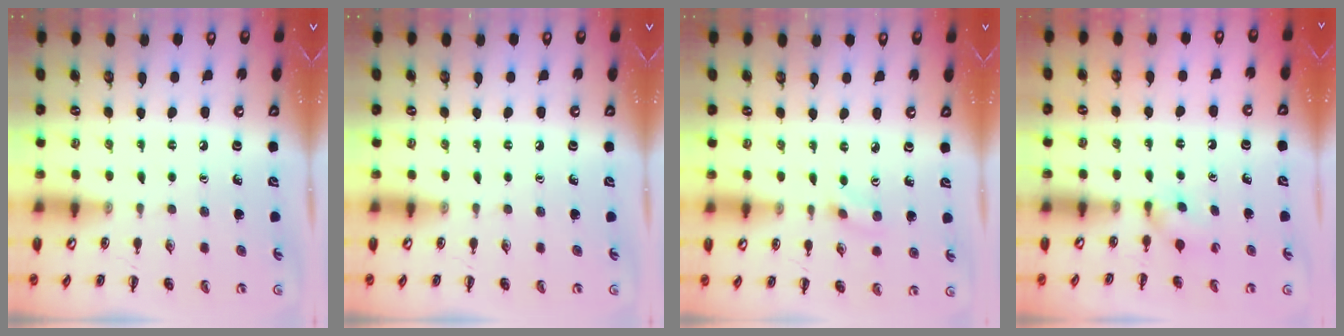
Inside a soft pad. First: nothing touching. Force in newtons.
{"total": 0.0}
{"total": 1.7, "press": 1.6, "slide": 0.7}
{"total": 2.5, "press": 2.3, "slide": 1.0}